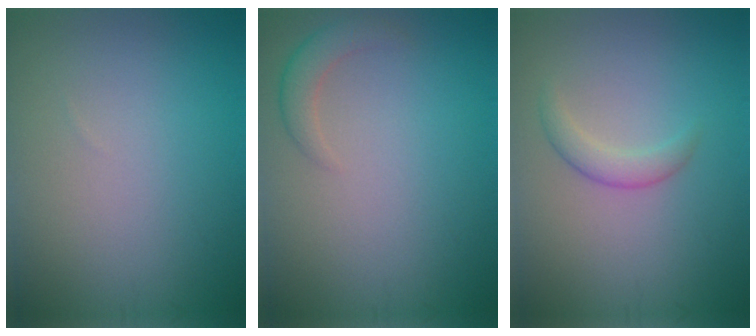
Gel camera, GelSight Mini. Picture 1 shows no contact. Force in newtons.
{"total": 2.0, "press": 2.0, "slide": 0.2}
{"total": 1.9, "press": 1.9, "slide": 0.1}